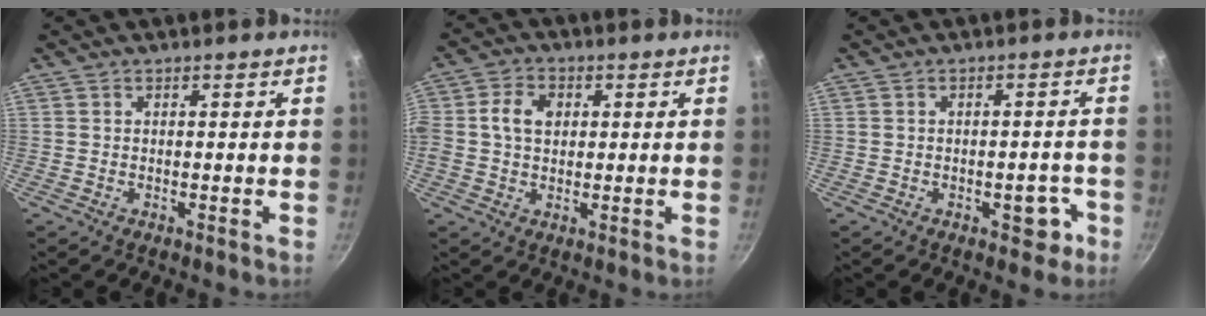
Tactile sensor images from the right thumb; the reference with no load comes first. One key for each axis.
{"total": 6.6, "fx": 1.0, "fy": 4.8, "fz": 4.4, "tx": -0.073, "ty": 0.010, "tz": 0.010}
{"total": 4.6, "fx": -2.1, "fy": 2.6, "fz": 3.2, "tx": -0.015, "ty": 0.018, "tz": -0.023}